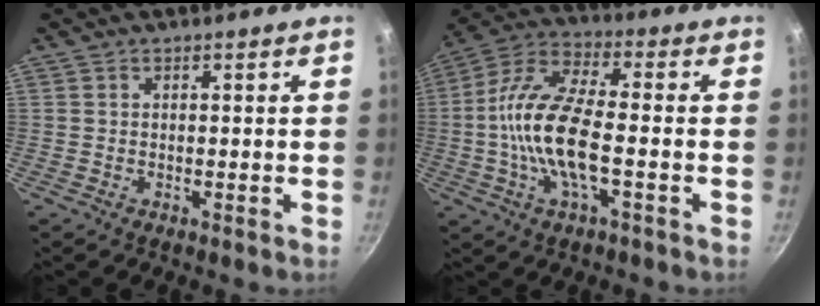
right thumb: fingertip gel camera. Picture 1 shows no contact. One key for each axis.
{"total": 15.1, "fx": -2.4, "fy": 5.5, "fz": 13.8, "tx": -0.273, "ty": 0.034, "tz": -0.064}